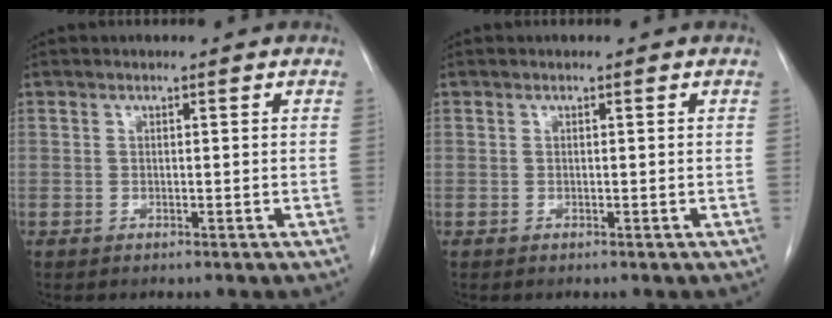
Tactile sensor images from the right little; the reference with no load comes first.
{"total": 0.0}